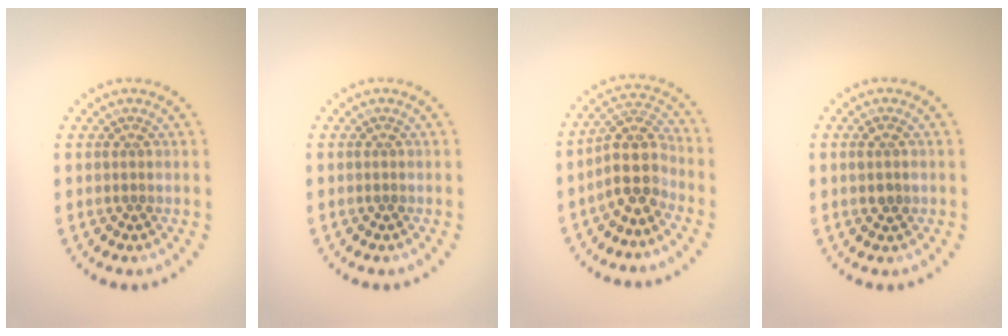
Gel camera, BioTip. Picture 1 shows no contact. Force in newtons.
{"total": 0.0}
{"total": 4.2, "press": 3.5, "slide": 2.2}
{"total": 1.4, "press": 1.3, "slide": 0.2}